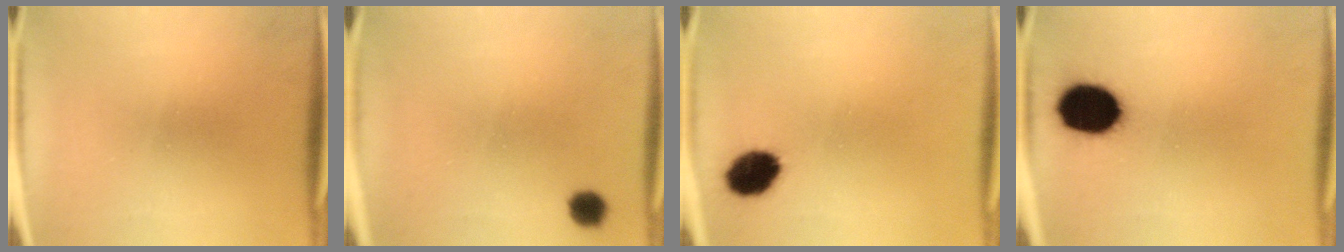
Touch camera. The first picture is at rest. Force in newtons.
{"total": 4.0}
{"total": 7.0}
{"total": 13.4}